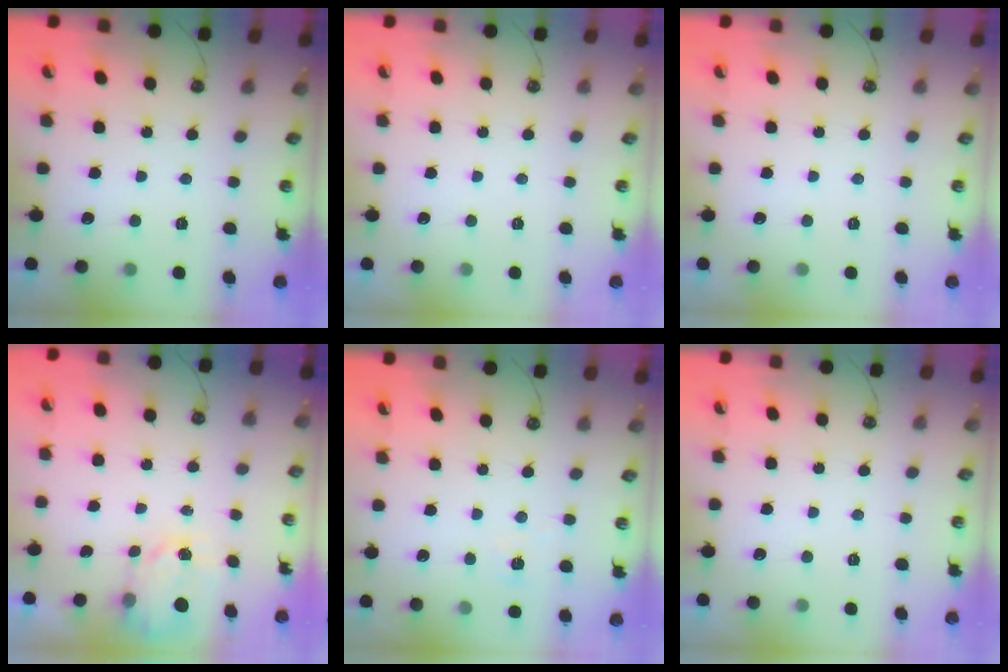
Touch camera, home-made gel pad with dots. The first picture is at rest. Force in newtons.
{"total": 0.0}
{"total": 0.0}
{"total": 3.6, "press": 3.6, "slide": 0.4}
{"total": 4.2, "press": 4.2, "slide": 0.5}
{"total": 0.0}